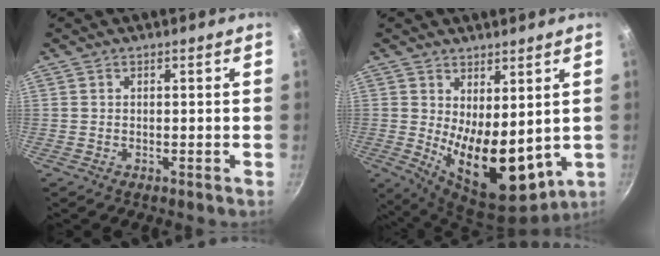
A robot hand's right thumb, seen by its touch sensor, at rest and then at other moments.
{"total": 14.1, "force": [1.0, 7.3, 12.0], "torque": [-0.158, -0.044, 0.037]}